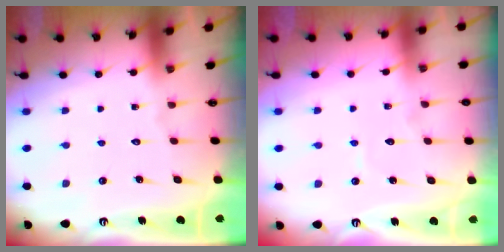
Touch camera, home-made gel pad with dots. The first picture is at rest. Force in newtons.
{"total": 3.3, "press": 3.2, "slide": 0.3}